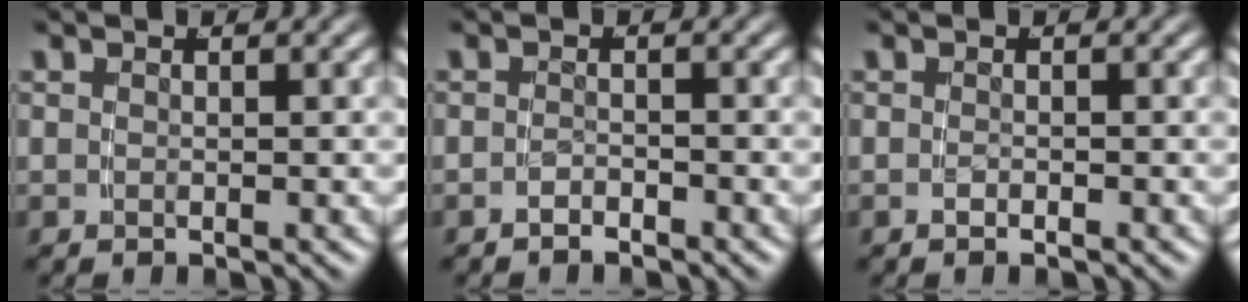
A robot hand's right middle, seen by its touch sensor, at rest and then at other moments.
{"total": 1.2, "force": [-1.2, 0.0, 0.1], "torque": [-0.003, -0.001, -0.020]}
{"total": 0.7, "force": [-0.6, -0.4, 0.1], "torque": [-0.006, -0.002, -0.009]}